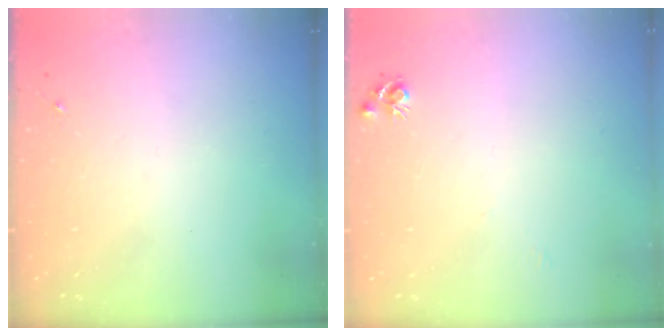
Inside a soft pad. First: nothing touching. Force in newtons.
{"total": 5.1, "press": 5.0, "slide": 0.7}